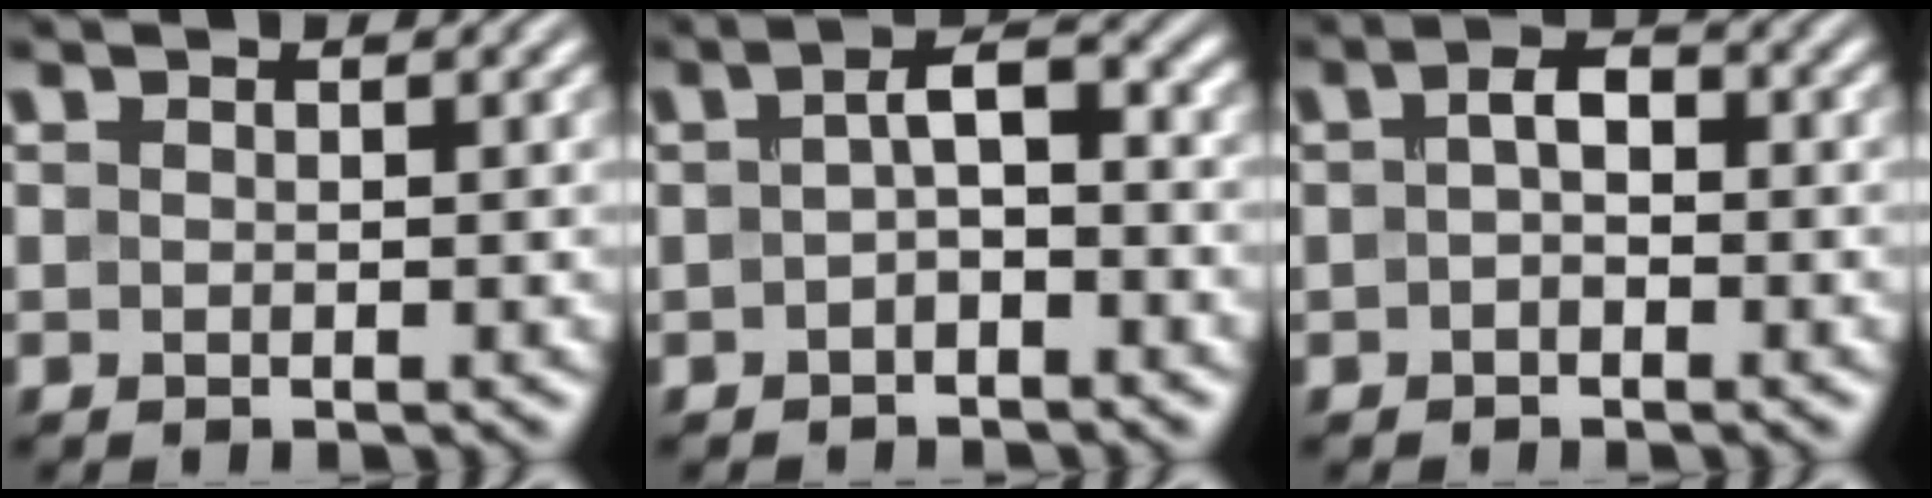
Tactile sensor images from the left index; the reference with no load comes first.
{"total": 3.1, "force": [-0.6, 1.4, 2.7], "torque": [-0.048, 0.008, -0.016]}
{"total": 2.1, "force": [-0.2, 1.3, 1.7], "torque": [-0.029, 0.005, -0.008]}